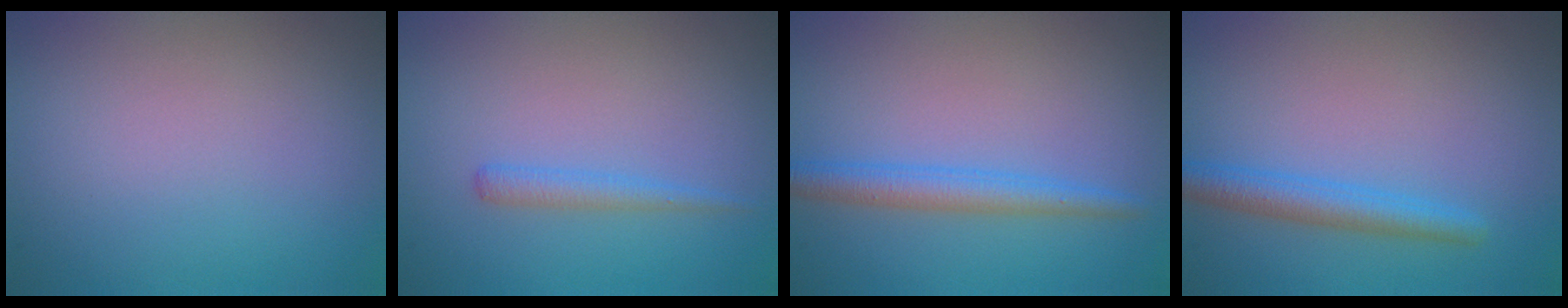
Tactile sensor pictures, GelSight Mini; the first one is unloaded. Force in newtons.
{"total": 1.3, "press": 1.3, "slide": 0.1}
{"total": 2.7, "press": 2.7, "slide": 0.1}
{"total": 2.8, "press": 2.8, "slide": 0.1}